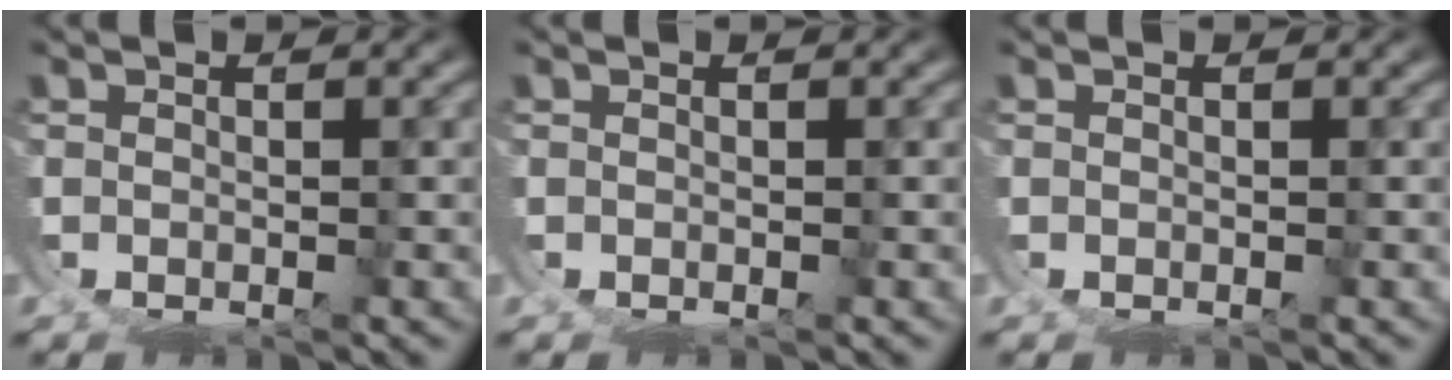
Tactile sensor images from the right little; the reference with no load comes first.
{"total": 0.0}
{"total": 0.0}